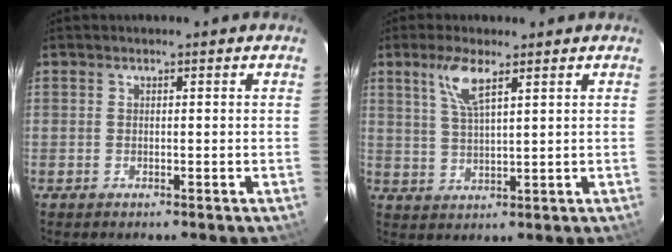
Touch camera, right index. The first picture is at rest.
{"total": 5.7, "force": [3.4, 1.1, 4.5], "torque": [-0.093, 0.001, 0.071]}